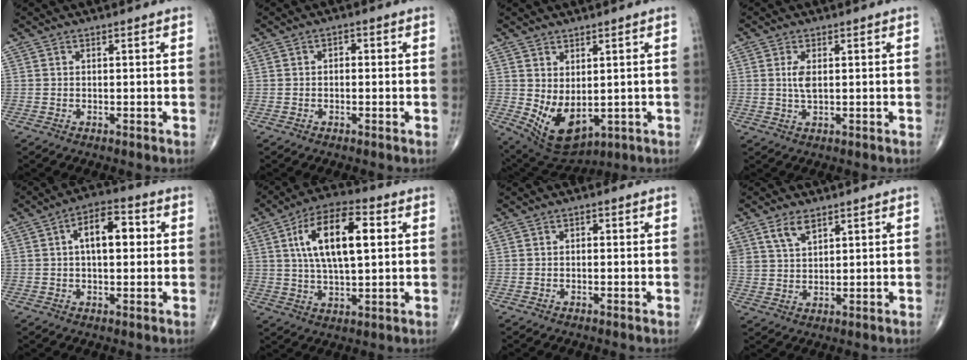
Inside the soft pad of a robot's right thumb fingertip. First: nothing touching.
{"total": 1.3, "force": [0.0, 0.9, 0.9], "torque": [-0.004, 0.005, -0.006]}
{"total": 9.6, "force": [-0.5, 5.7, 7.7], "torque": [-0.122, -0.011, 0.023]}
{"total": 2.8, "force": [0.6, 1.1, 2.5], "torque": [-0.053, -0.004, 0.013]}
{"total": 9.4, "force": [1.6, 4.8, 7.9], "torque": [-0.110, 0.019, 0.018]}
{"total": 15.3, "force": [3.7, 6.4, 13.4], "torque": [-0.230, 0.008, 0.062]}
{"total": 0.7, "force": [0.0, 0.5, 0.5], "torque": [-0.003, 0.002, -0.003]}
{"total": 4.9, "force": [3.2, 2.5, 2.8], "torque": [-0.045, -0.017, 0.067]}